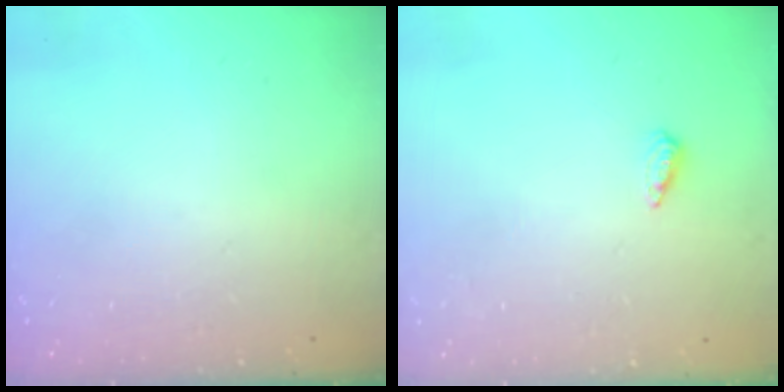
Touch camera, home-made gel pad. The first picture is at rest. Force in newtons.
{"total": 4.1, "press": 4.1, "slide": 0.5}